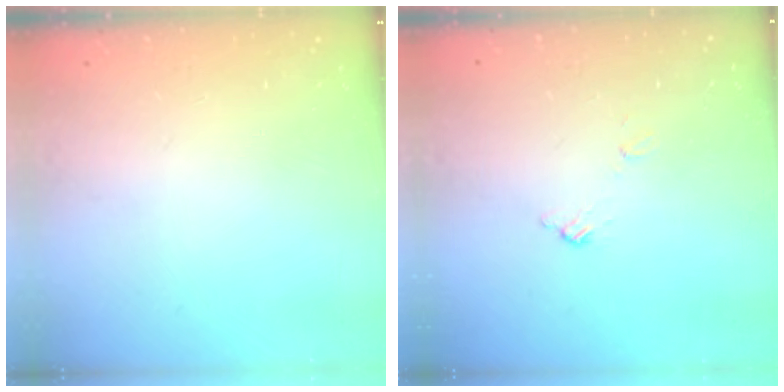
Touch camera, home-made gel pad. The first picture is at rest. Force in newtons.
{"total": 5.2, "press": 5.1, "slide": 0.4}